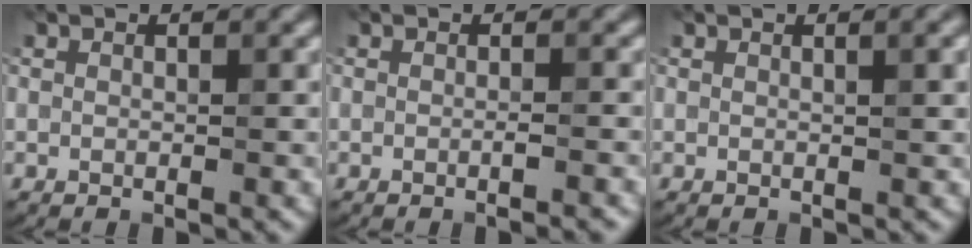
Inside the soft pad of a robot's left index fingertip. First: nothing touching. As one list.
[{"total": 1.0, "force": [-0.5, -0.2, 0.8], "torque": [-0.015, 0.000, -0.007]}, {"total": 1.6, "force": [0.6, 0.1, 1.5], "torque": [-0.025, 0.007, 0.009]}]